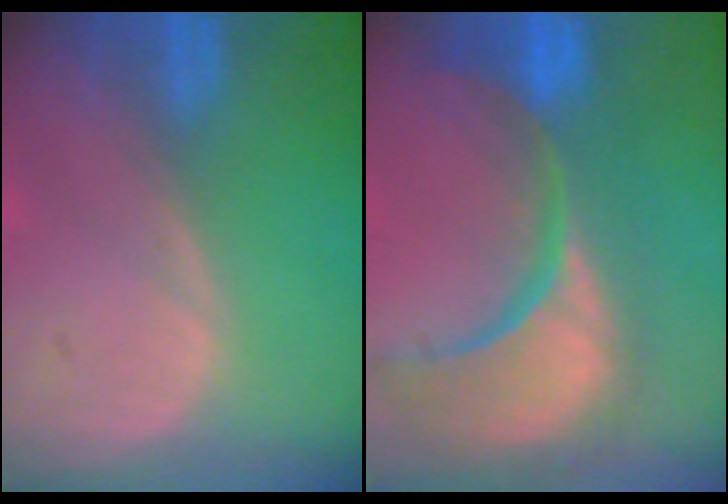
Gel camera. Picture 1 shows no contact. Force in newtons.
{"total": 15.3, "press": 12.1, "slide": 9.5}